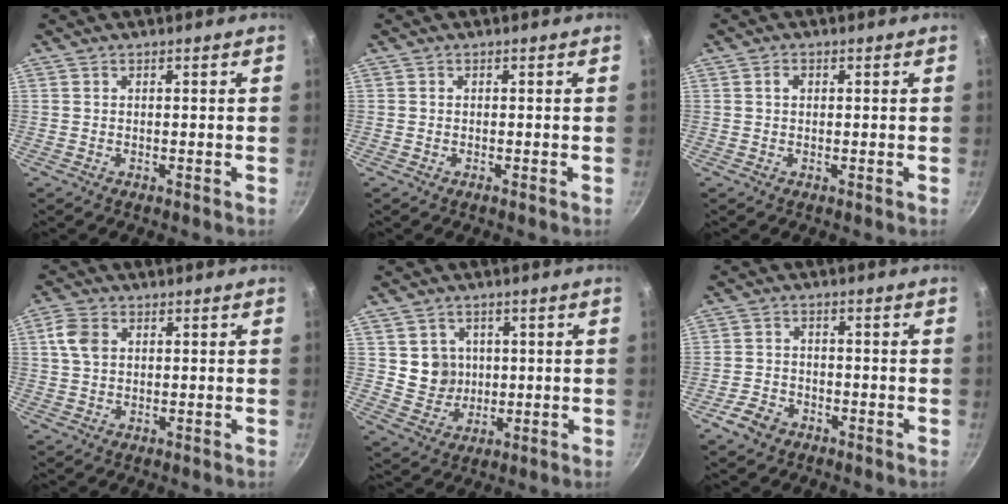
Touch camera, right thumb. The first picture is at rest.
{"total": 0.0}
{"total": 1.3, "force": [0.3, 1.0, 0.8], "torque": [-0.011, 0.006, 0.004]}
{"total": 4.9, "force": [1.2, 3.5, 3.2], "torque": [-0.059, 0.005, 0.018]}
{"total": 6.8, "force": [1.0, 6.3, 2.4], "torque": [-0.016, -0.003, 0.026]}
{"total": 5.0, "force": [-3.0, 3.4, 2.0], "torque": [-0.033, 0.029, -0.054]}